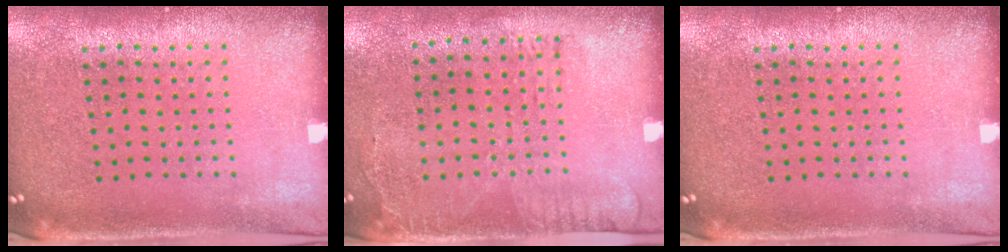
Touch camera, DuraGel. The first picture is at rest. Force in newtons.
{"total": 1.7, "press": 1.2, "slide": 1.2}
{"total": 0.0}